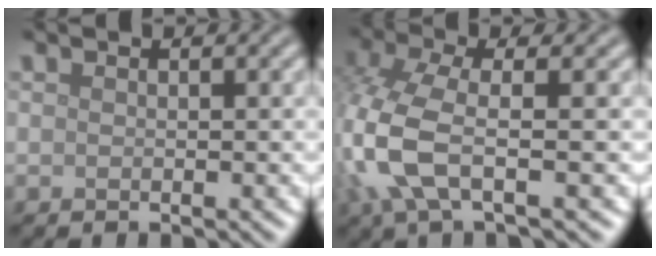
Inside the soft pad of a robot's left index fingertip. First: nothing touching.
{"total": 6.2, "force": [-2.0, 2.3, 5.4], "torque": [-0.145, -0.004, -0.050]}